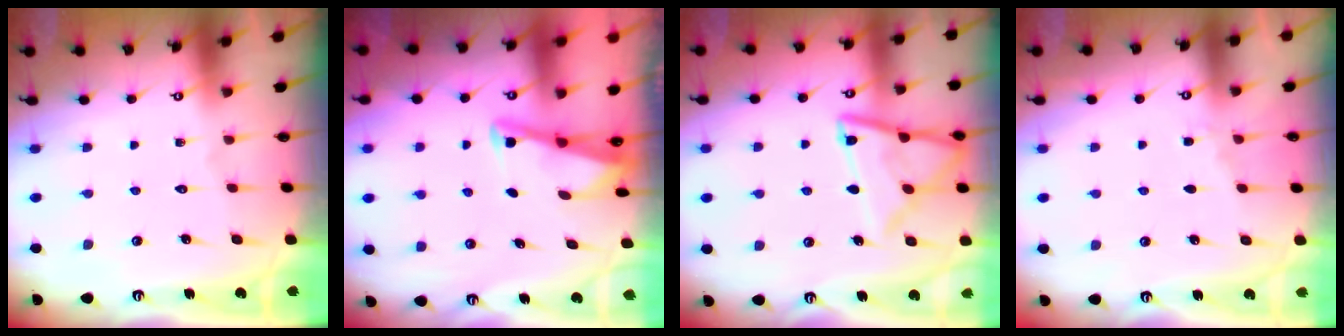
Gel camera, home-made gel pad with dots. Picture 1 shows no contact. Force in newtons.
{"total": 2.9, "press": 2.9, "slide": 0.3}
{"total": 13.7, "press": 13.6, "slide": 1.2}
{"total": 3.3, "press": 3.3, "slide": 0.4}